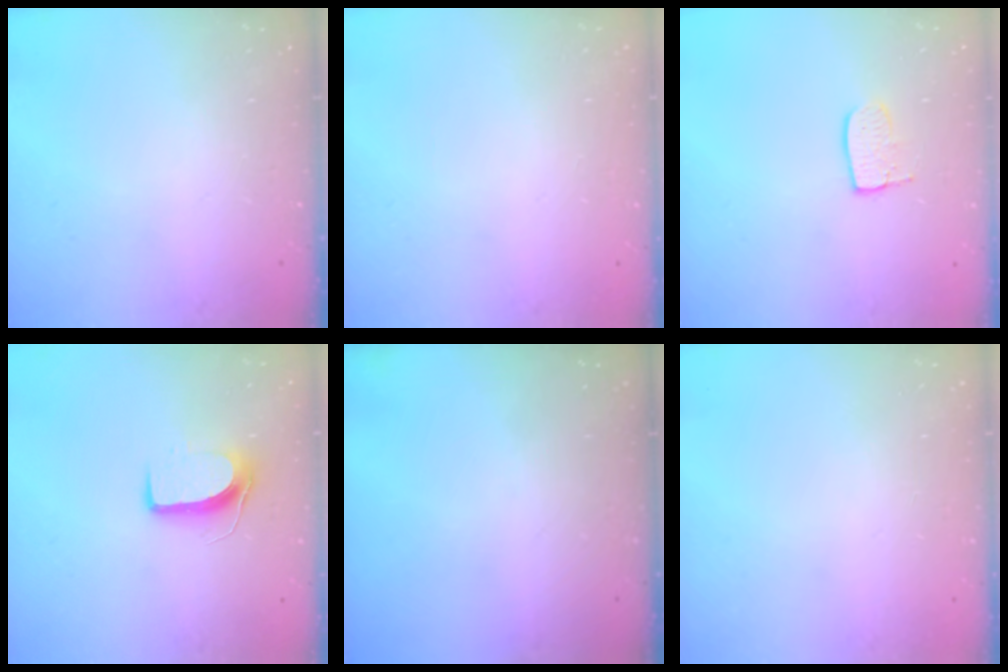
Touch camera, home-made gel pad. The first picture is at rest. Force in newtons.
{"total": 0.0}
{"total": 6.3, "press": 6.3, "slide": 0.4}
{"total": 8.7, "press": 8.7, "slide": 0.7}
{"total": 0.0}
{"total": 0.0}